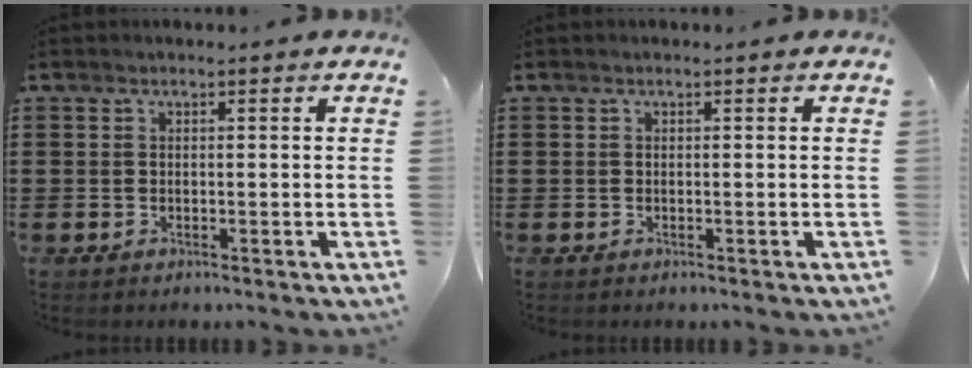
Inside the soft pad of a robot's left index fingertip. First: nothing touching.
{"total": 0.0}